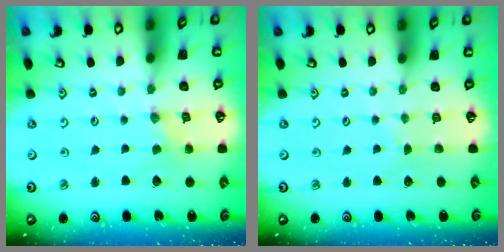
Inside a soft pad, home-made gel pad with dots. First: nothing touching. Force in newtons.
{"total": 1.7, "press": 1.7, "slide": 0.2}